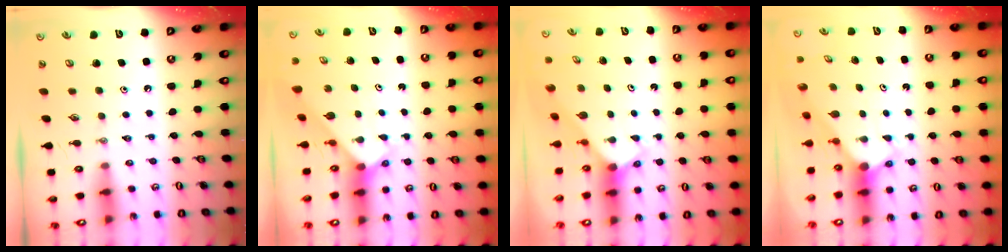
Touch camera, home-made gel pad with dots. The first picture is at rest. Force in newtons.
{"total": 1.9, "press": 1.9, "slide": 0.1}
{"total": 3.1, "press": 3.1, "slide": 0.2}
{"total": 3.0, "press": 3.0, "slide": 0.3}